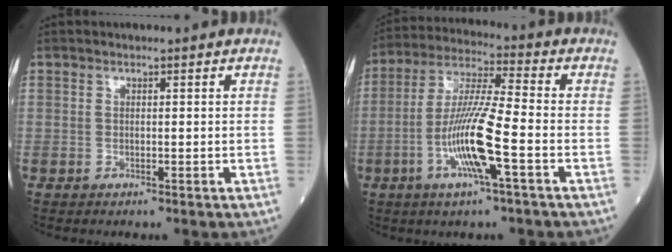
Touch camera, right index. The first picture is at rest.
{"total": 11.8, "force": [-3.7, 0.4, 11.2], "torque": [-0.226, -0.005, -0.075]}